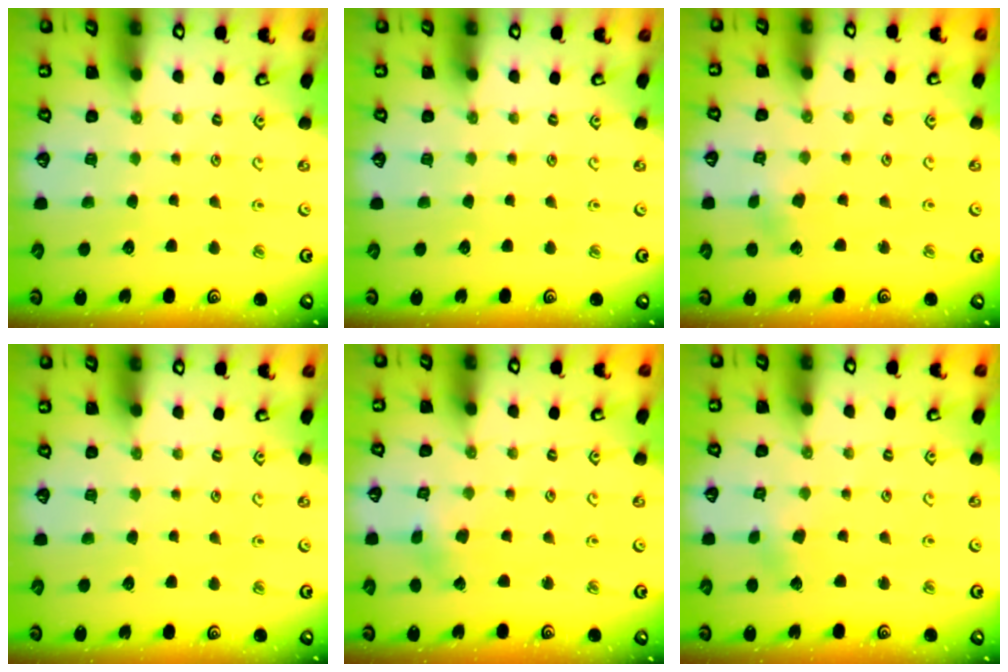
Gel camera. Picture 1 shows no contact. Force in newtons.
{"total": 0.0}
{"total": 2.6, "press": 2.6, "slide": 0.4}
{"total": 0.0}
{"total": 2.1, "press": 2.1, "slide": 0.2}
{"total": 1.8, "press": 1.8, "slide": 0.3}